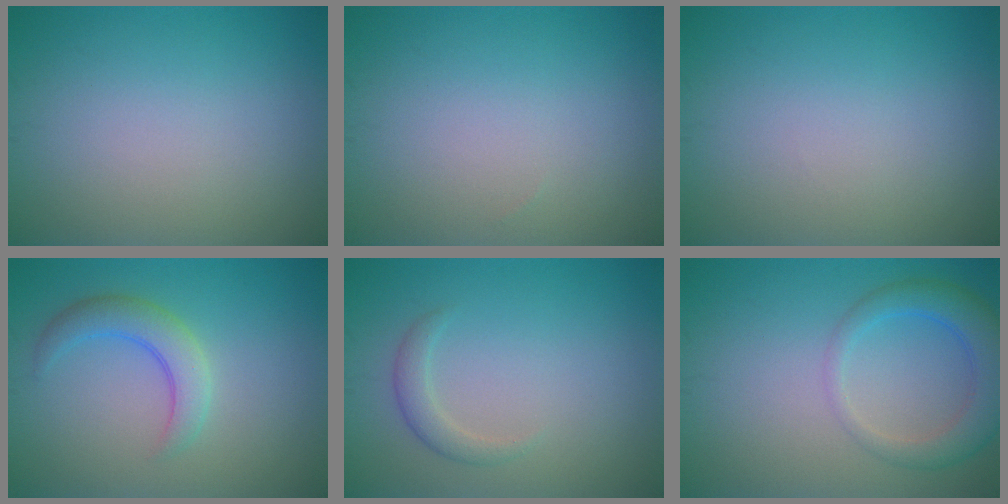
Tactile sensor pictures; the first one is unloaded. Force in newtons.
{"total": 0.0}
{"total": 0.0}
{"total": 3.3, "press": 3.3, "slide": 0.3}
{"total": 1.6, "press": 1.6, "slide": 0.1}
{"total": 4.2, "press": 4.2, "slide": 0.4}